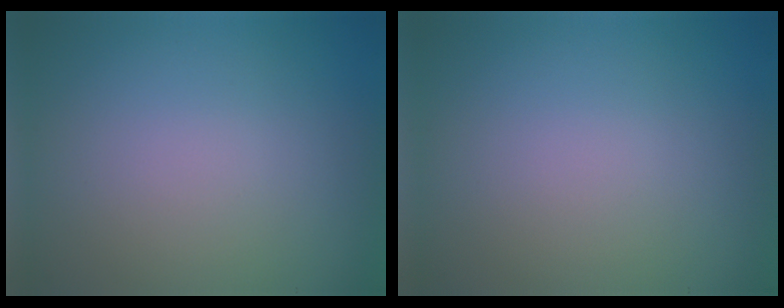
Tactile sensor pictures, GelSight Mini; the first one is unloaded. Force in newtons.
{"total": 0.0}